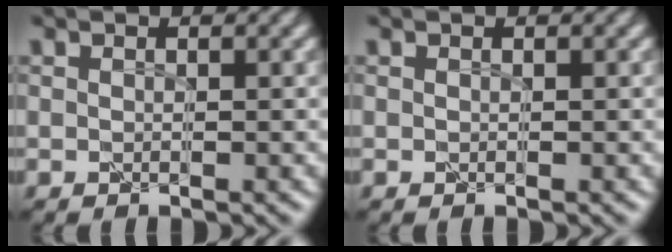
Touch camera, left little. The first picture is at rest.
{"total": 0.0}